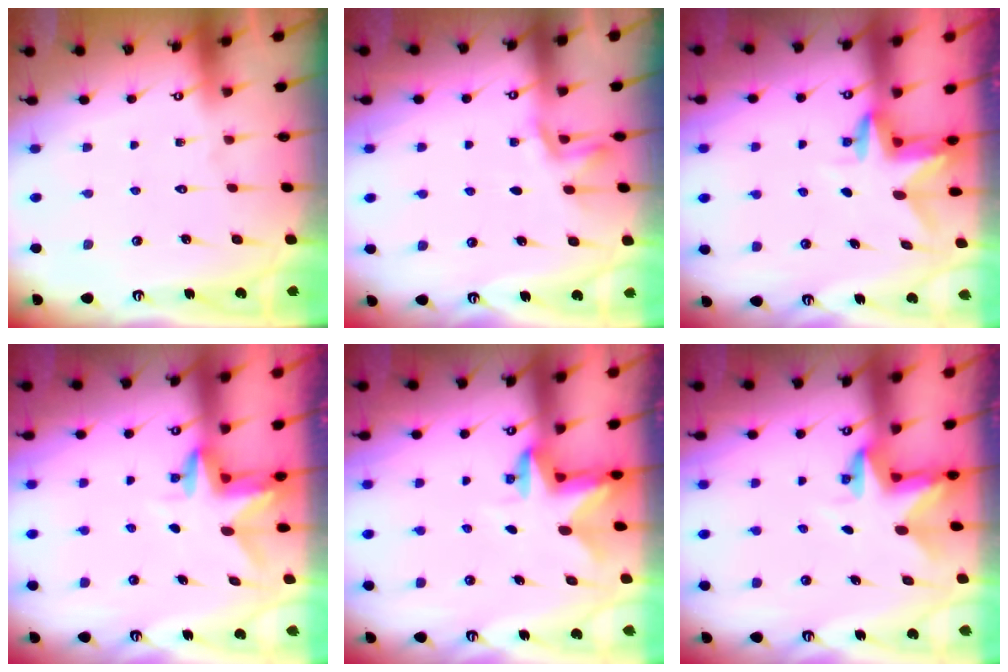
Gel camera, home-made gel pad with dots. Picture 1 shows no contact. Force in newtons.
{"total": 2.0, "press": 1.6, "slide": 1.1}
{"total": 2.9, "press": 2.9, "slide": 0.3}
{"total": 2.9, "press": 2.9, "slide": 0.3}
{"total": 2.6, "press": 2.6, "slide": 0.5}
{"total": 3.1, "press": 3.1, "slide": 0.1}